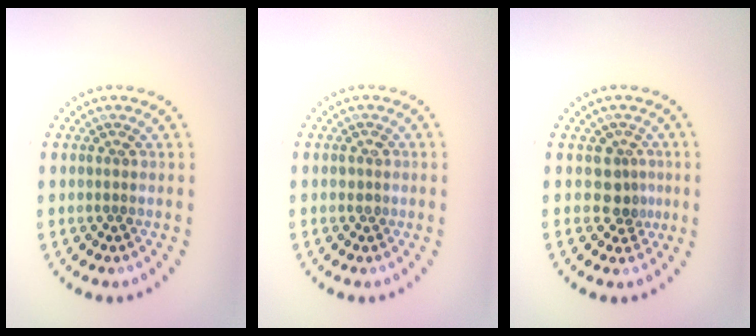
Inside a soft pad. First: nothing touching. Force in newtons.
{"total": 0.8, "press": 0.7, "slide": 0.3}
{"total": 2.3, "press": 1.8, "slide": 1.5}